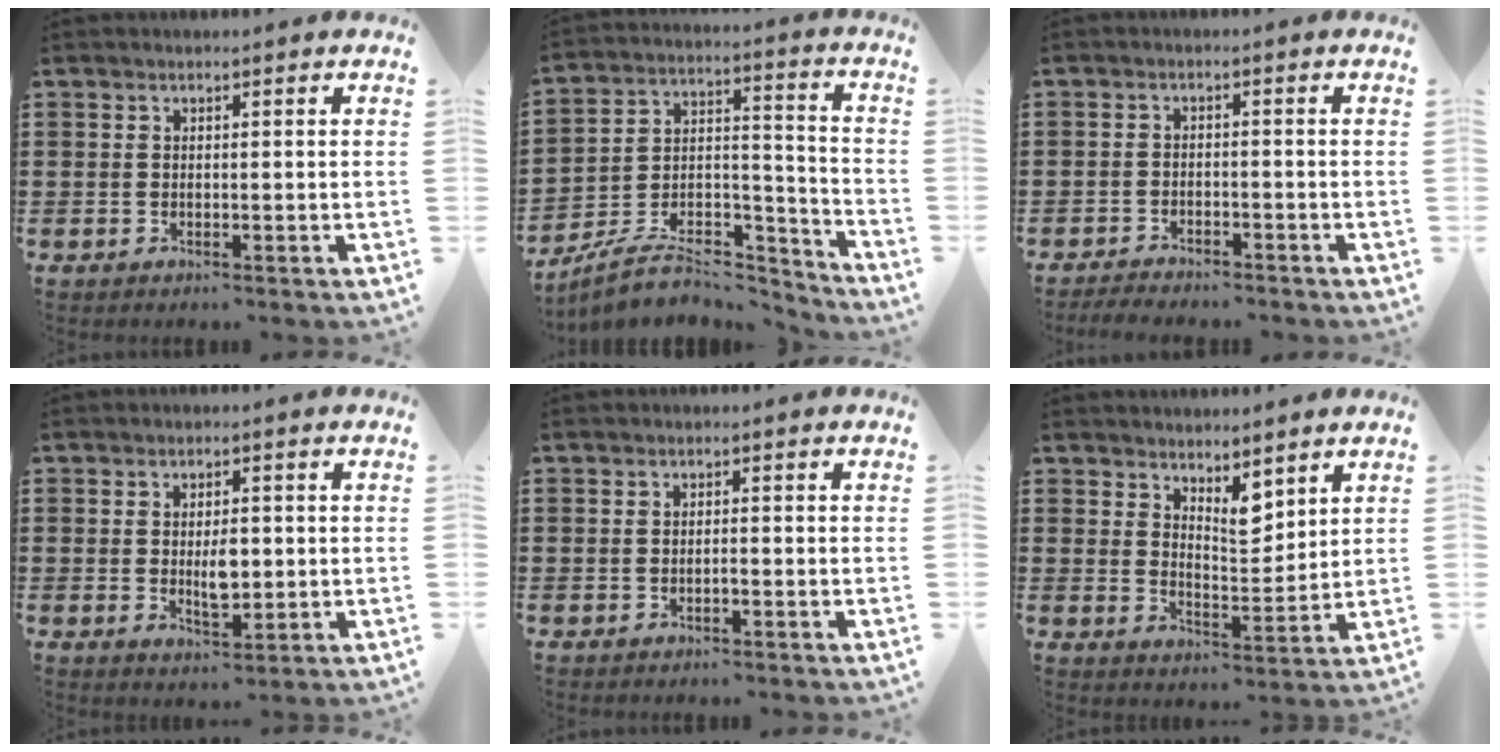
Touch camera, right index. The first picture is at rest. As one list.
[{"total": 8.0, "force": [-6.7, 3.1, 3.0], "torque": [-0.050, 0.017, -0.126]}, {"total": 2.4, "force": [-2.4, 0.2, 0.0], "torque": [-0.007, 0.001, -0.052]}, {"total": 4.2, "force": [0.0, 1.9, 3.7], "torque": [-0.055, -0.004, -0.003]}, {"total": 0.8, "force": [-0.4, 0.1, 0.7], "torque": [-0.014, -0.003, -0.006]}, {"total": 5.2, "force": [4.2, 1.8, 2.4], "torque": [-0.042, -0.017, 0.073]}]